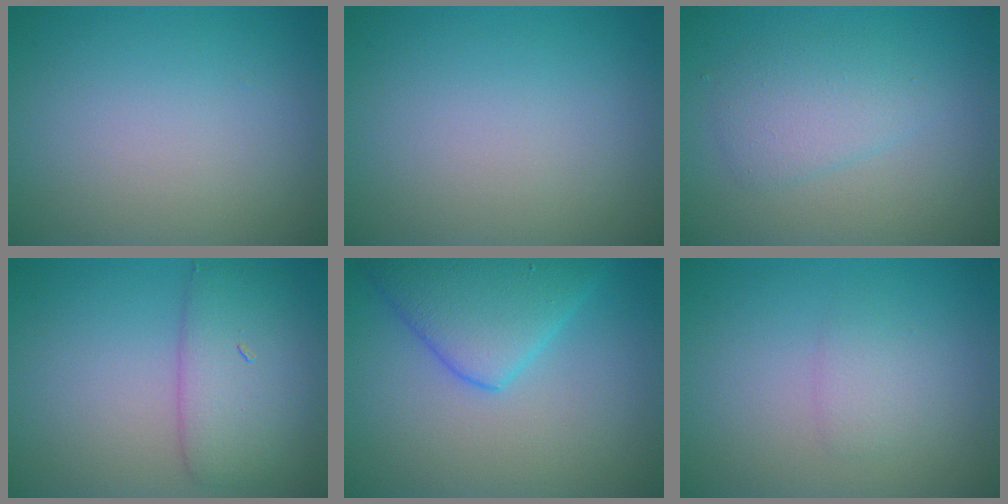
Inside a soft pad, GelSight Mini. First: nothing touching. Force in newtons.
{"total": 0.0}
{"total": 2.6, "press": 2.6, "slide": 0.1}
{"total": 4.9, "press": 4.9, "slide": 0.2}
{"total": 5.8, "press": 5.8, "slide": 0.3}
{"total": 1.4, "press": 1.4, "slide": 0.0}